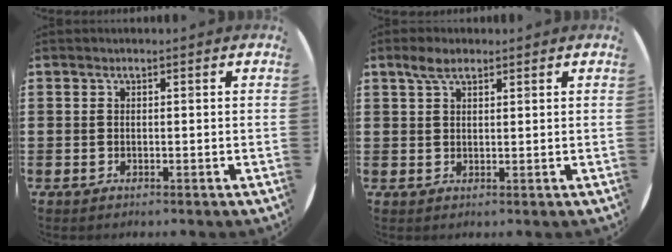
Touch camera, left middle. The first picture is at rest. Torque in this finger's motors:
{"motor_torque": [0.12, -0.07, 0.03, 0.02]}